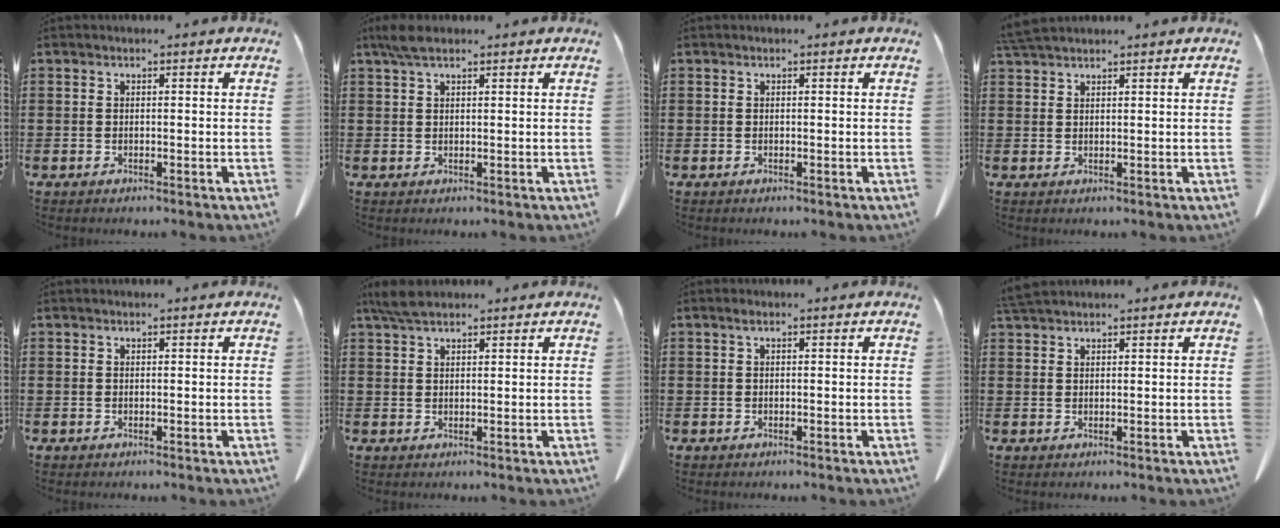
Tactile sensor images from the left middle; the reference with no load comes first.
{"total": 3.0, "force": [2.0, 1.0, 2.0], "torque": [-0.045, 0.004, 0.037]}
{"total": 0.0}
{"total": 3.0, "force": [2.7, 0.4, 1.2], "torque": [-0.032, -0.002, 0.054]}
{"total": 0.0}
{"total": 3.6, "force": [2.7, 1.1, 2.1], "torque": [-0.048, 0.002, 0.052]}
{"total": 0.5, "force": [0.2, 0.1, 0.4], "torque": [-0.009, 0.000, 0.005]}
{"total": 2.5, "force": [2.3, 0.4, 0.9], "torque": [-0.025, 0.001, 0.045]}